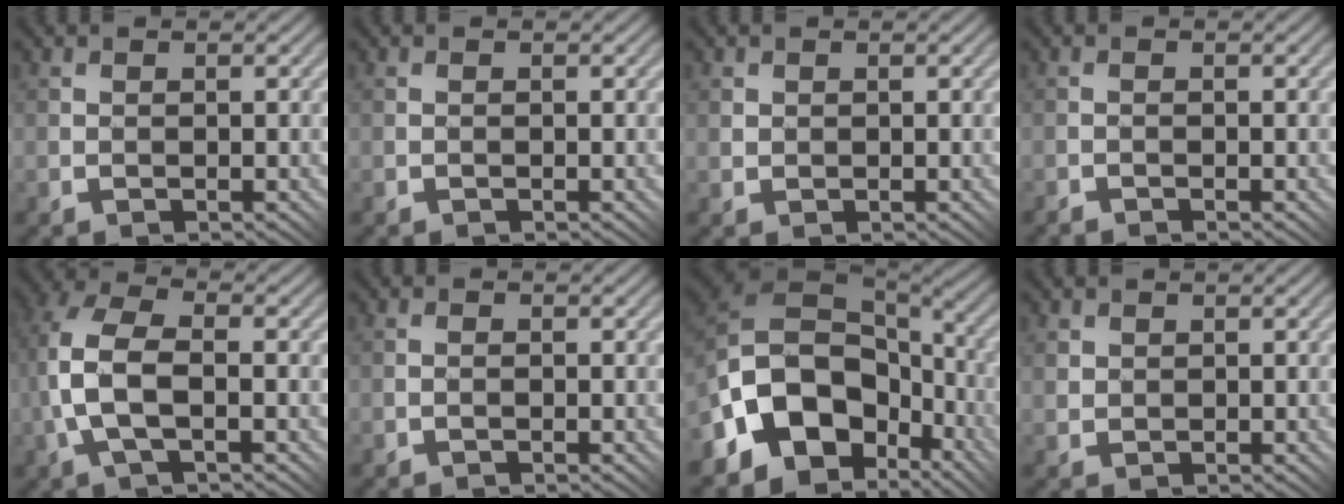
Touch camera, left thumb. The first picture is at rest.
{"total": 0.0}
{"total": 0.9, "force": [0.5, 0.7, 0.3], "torque": [-0.010, 0.001, 0.008]}
{"total": 0.9, "force": [-0.8, -0.3, -0.2], "torque": [0.005, 0.005, -0.018]}
{"total": 9.0, "force": [-1.1, 4.6, 7.7], "torque": [-0.192, 0.013, -0.030]}
{"total": 0.7, "force": [-0.3, 0.4, 0.5], "torque": [0.001, 0.007, -0.006]}
{"total": 14.8, "force": [-5.0, 10.9, 8.6], "torque": [-0.182, -0.013, -0.095]}
{"total": 1.3, "force": [0.7, 1.1, 0.3], "torque": [-0.016, 0.000, 0.014]}